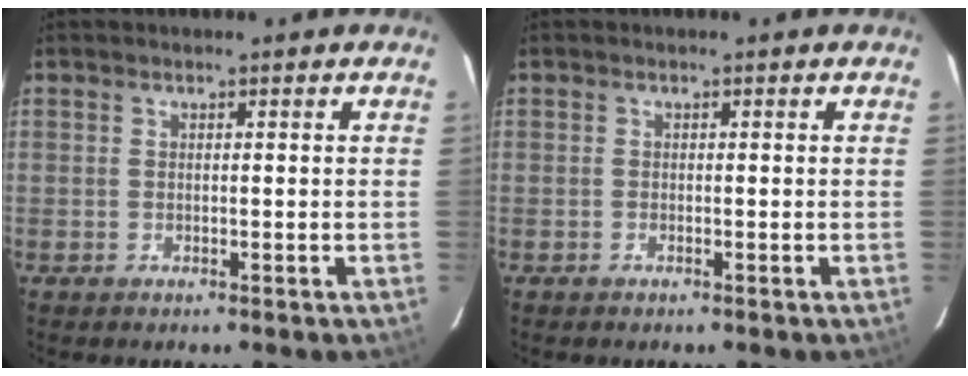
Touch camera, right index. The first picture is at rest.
{"total": 0.0}